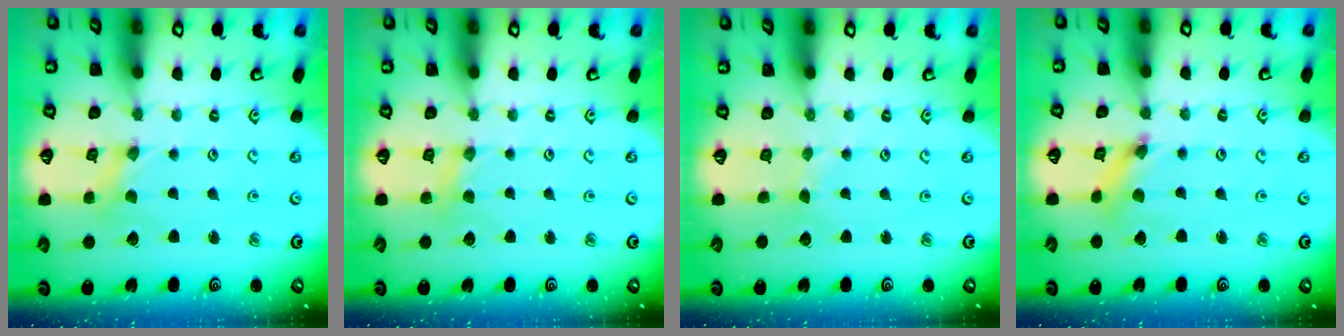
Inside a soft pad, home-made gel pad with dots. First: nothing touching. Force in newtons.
{"total": 2.8, "press": 2.8, "slide": 0.3}
{"total": 1.2, "press": 1.2, "slide": 0.2}
{"total": 2.5, "press": 2.5, "slide": 0.1}